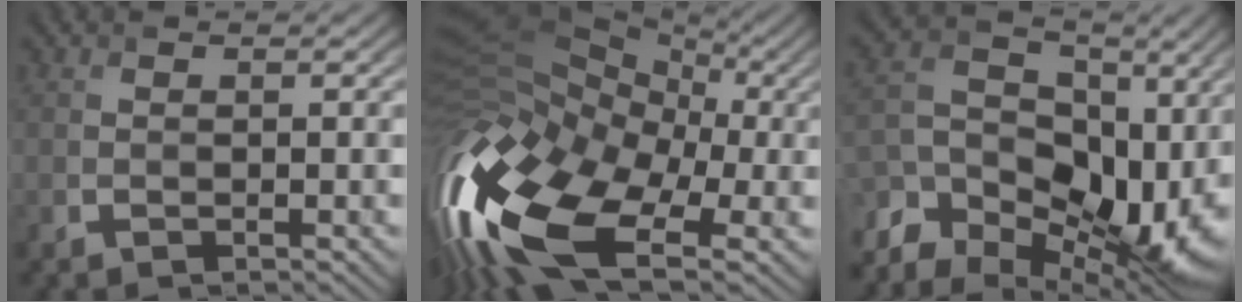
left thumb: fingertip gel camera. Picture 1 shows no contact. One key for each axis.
{"total": 18.6, "fx": -5.0, "fy": 10.7, "fz": 14.3, "tx": -0.313, "ty": -0.018, "tz": -0.092}
{"total": 17.0, "fx": -5.6, "fy": 11.5, "fz": 11.1, "tx": -0.224, "ty": -0.021, "tz": -0.078}